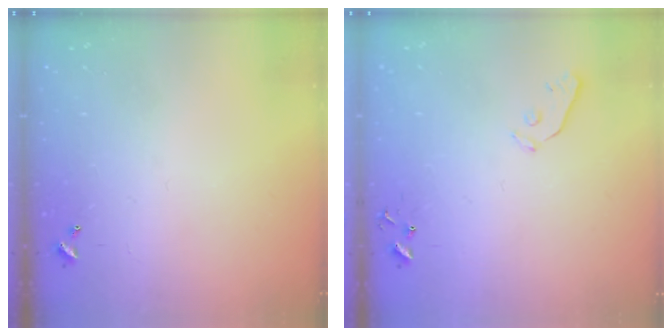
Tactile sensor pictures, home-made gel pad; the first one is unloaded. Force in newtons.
{"total": 4.0, "press": 4.0, "slide": 0.5}